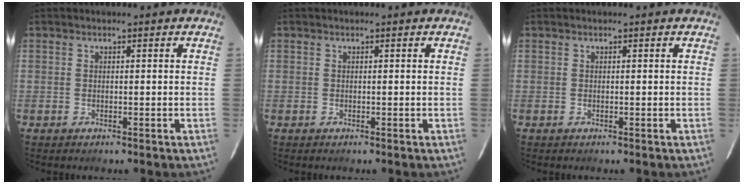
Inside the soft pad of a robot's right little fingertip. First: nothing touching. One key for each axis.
{"total": 0.0}
{"total": 0.0}